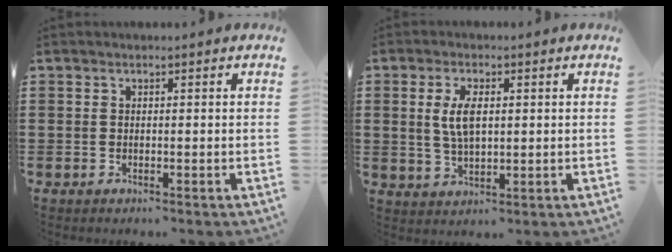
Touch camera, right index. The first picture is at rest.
{"total": 5.2, "force": [0.9, 2.3, 4.6], "torque": [-0.101, 0.007, 0.011]}